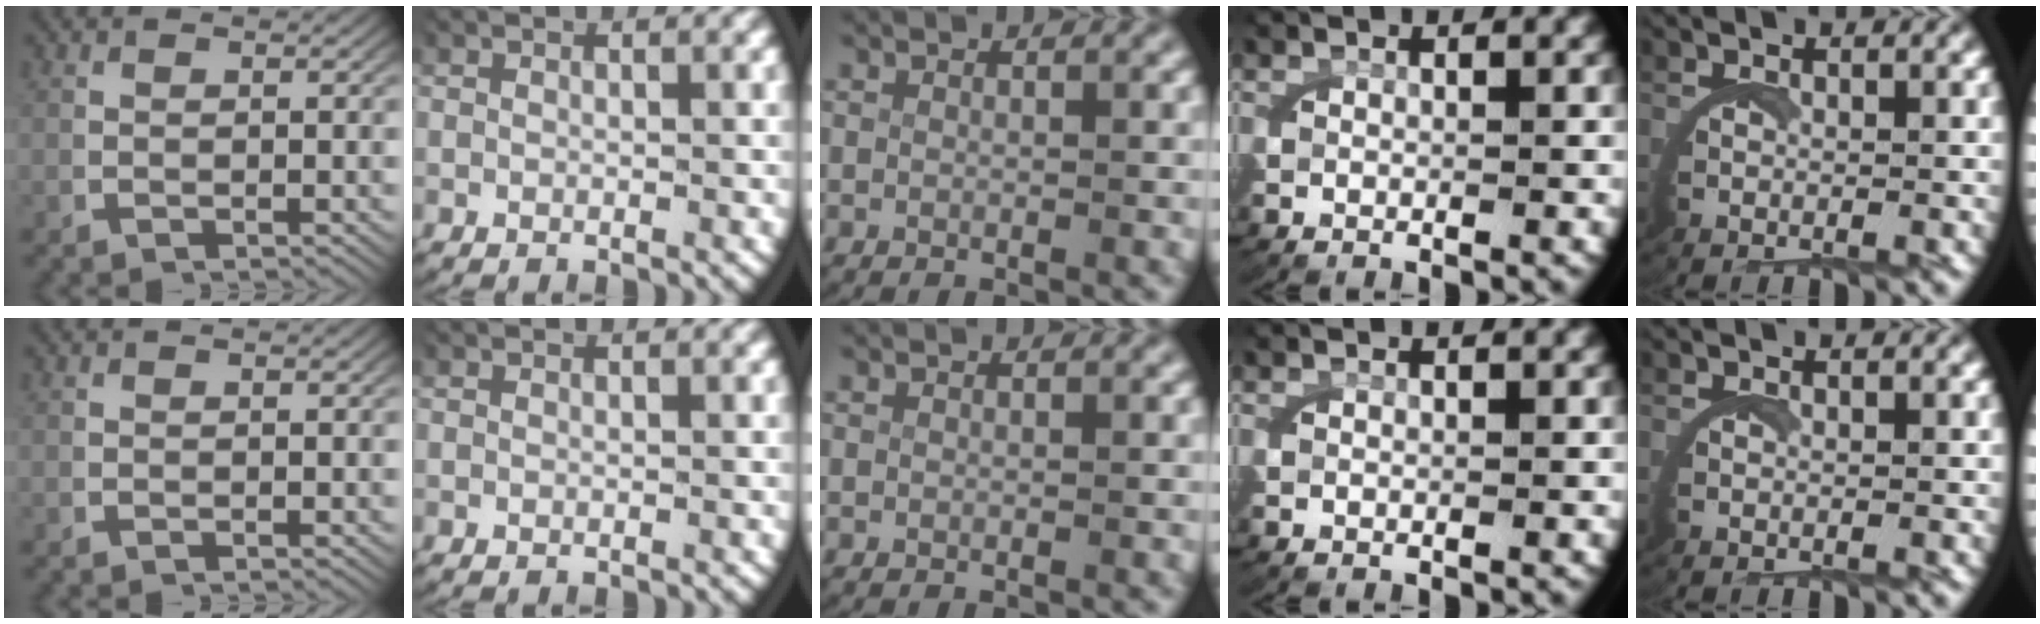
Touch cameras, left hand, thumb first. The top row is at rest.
{}